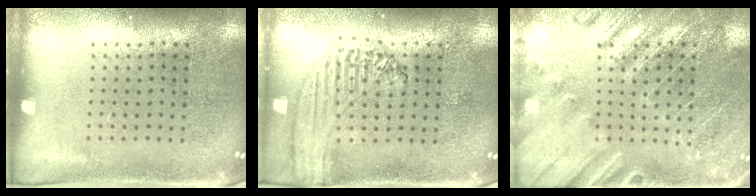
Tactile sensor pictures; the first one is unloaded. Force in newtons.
{"total": 1.2, "press": 1.2, "slide": 0.1}
{"total": 2.5, "press": 2.5, "slide": 0.2}